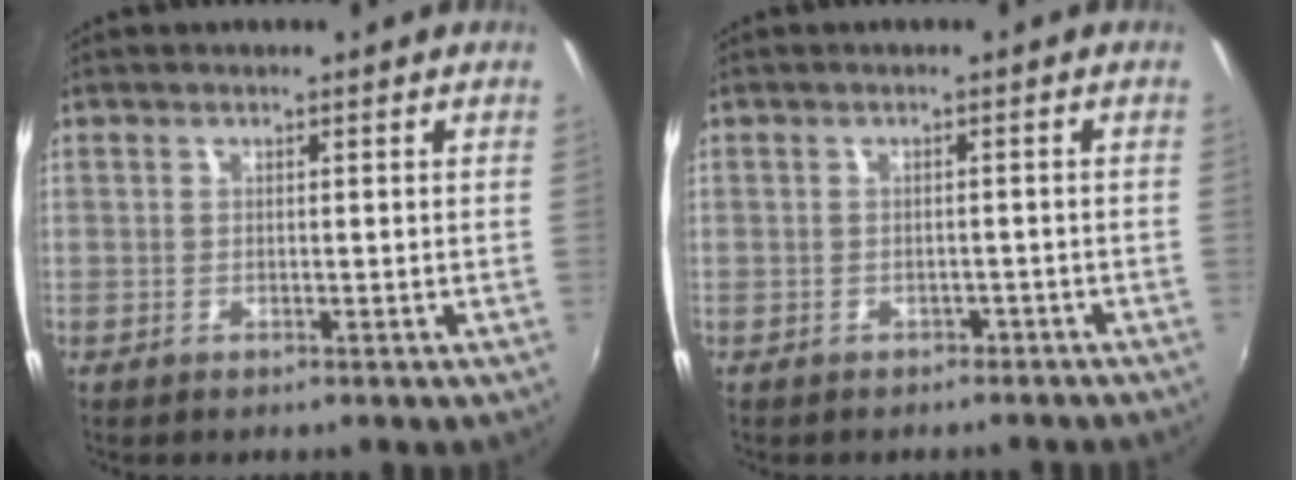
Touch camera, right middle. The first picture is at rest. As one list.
[{"total": 3.1, "force": [-2.5, 1.7, 0.7], "torque": [-0.012, -0.002, -0.027]}]